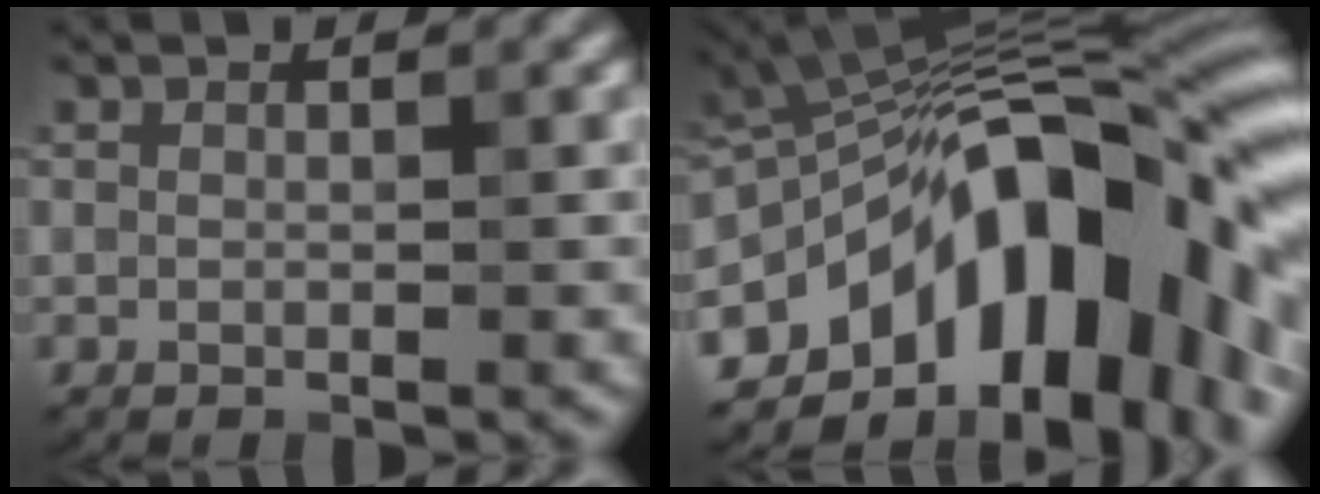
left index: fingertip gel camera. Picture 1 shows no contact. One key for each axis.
{"total": 16.5, "fx": -6.0, "fy": 8.3, "fz": 12.9, "tx": -0.151, "ty": 0.022, "tz": -0.114}